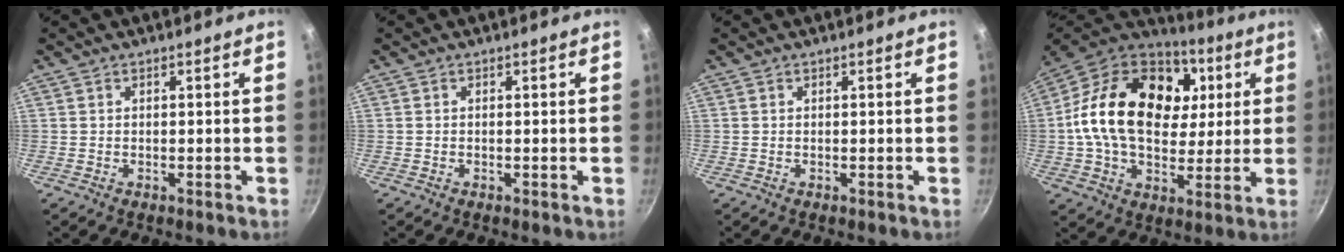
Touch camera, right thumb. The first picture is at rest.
{"total": 0.0}
{"total": 0.0}
{"total": 27.0, "force": [5.1, 18.5, 19.0], "torque": [-0.314, 0.012, 0.075]}